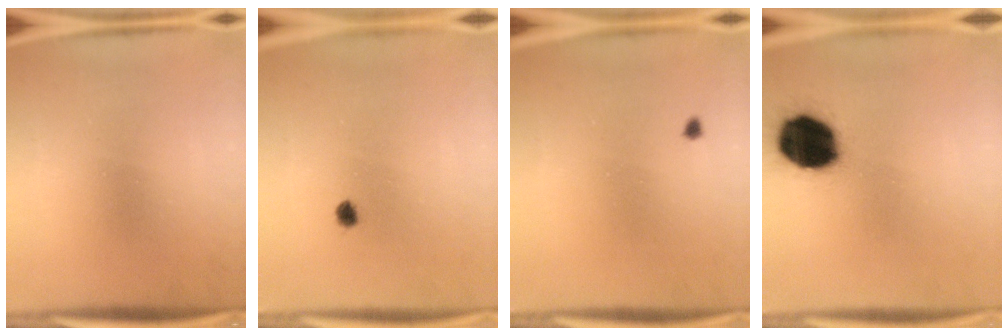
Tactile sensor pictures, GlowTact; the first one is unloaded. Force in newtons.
{"total": 1.4}
{"total": 0.6}
{"total": 19.6}